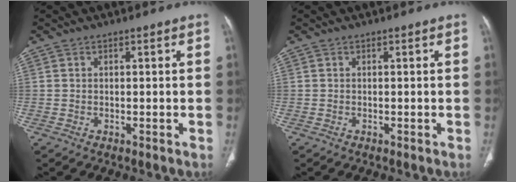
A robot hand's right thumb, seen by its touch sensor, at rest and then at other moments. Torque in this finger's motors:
{"motor_torque": [0.17, 0.14, 0.30, -0.13, -0.01]}